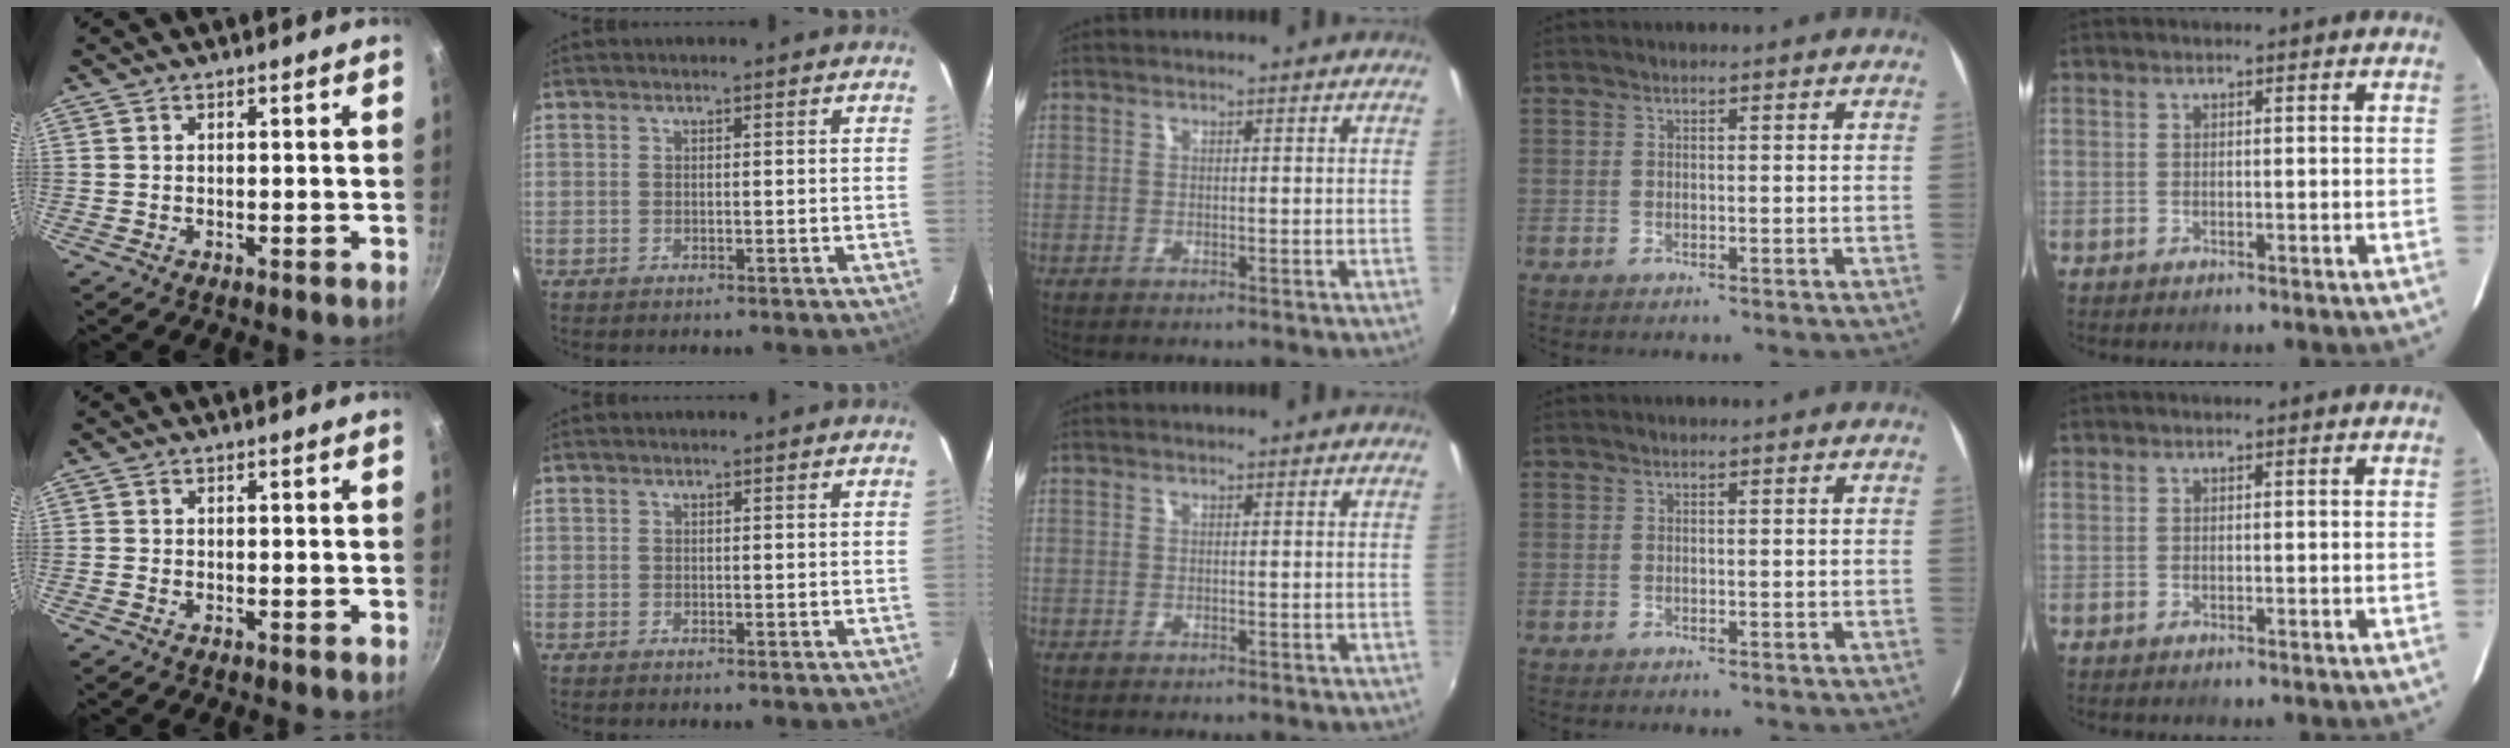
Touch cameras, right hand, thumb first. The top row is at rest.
{}